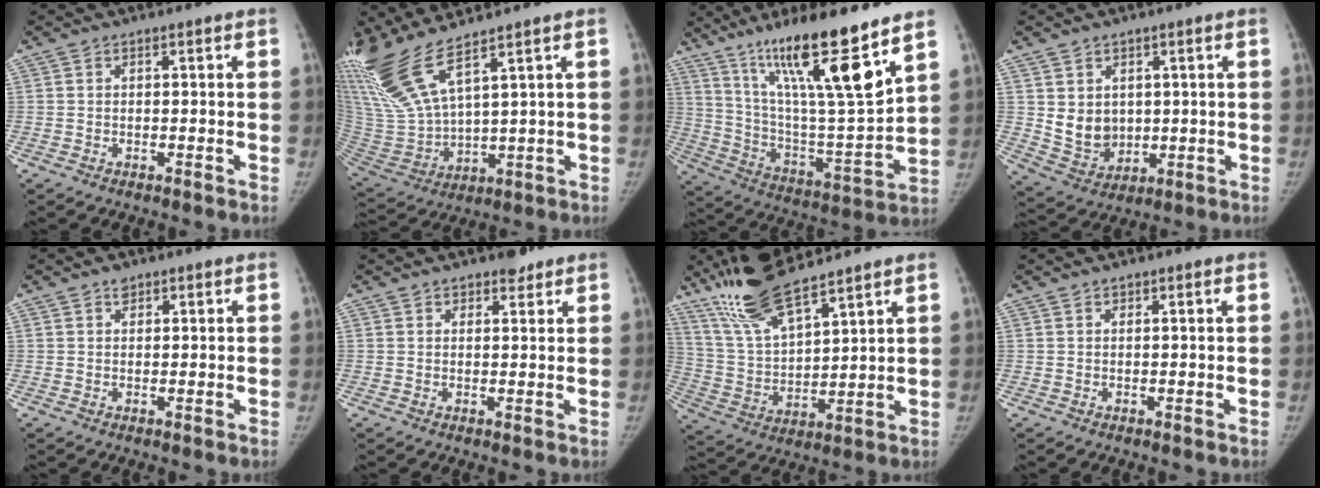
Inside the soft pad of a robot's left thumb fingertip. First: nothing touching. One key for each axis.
{"total": 14.5, "fx": 10.6, "fy": 2.0, "fz": 9.8, "tx": -0.225, "ty": -0.057, "tz": 0.232}
{"total": 22.9, "fx": 14.8, "fy": 2.0, "fz": 17.3, "tx": -0.277, "ty": -0.069, "tz": 0.264}
{"total": 7.2, "fx": 1.4, "fy": 6.1, "fz": 3.6, "tx": -0.040, "ty": -0.020, "tz": 0.051}
{"total": 1.4, "fx": 1.0, "fy": 0.9, "fz": 0.4, "tx": 0.002, "ty": -0.005, "tz": 0.017}
{"total": 2.8, "fx": 2.2, "fy": 1.4, "fz": 1.0, "tx": 0.001, "ty": -0.011, "tz": 0.033}
{"total": 13.3, "fx": 11.1, "fy": 2.2, "fz": 7.0, "tx": -0.135, "ty": -0.052, "tz": 0.229}
{"total": 0.9, "fx": 0.7, "fy": 0.0, "fz": 0.5, "tx": -0.007, "ty": 0.005, "tz": 0.014}